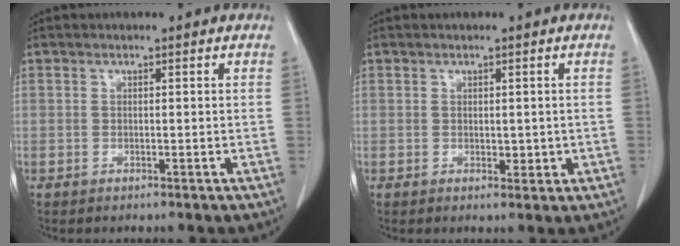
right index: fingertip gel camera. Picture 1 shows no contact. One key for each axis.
{"total": 2.0, "fx": -0.1, "fy": 1.1, "fz": 1.6, "tx": -0.017, "ty": -0.003, "tz": 0.004}